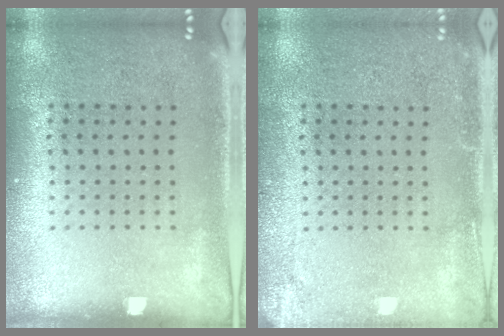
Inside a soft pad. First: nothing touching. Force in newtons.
{"total": 2.0, "press": 1.9, "slide": 0.1}